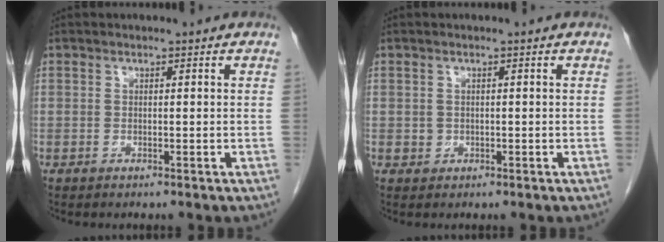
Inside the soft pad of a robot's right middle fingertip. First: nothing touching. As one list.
[{"total": 0.9, "force": [0.0, 0.9, 0.2], "torque": [-0.003, 0.002, 0.002]}]